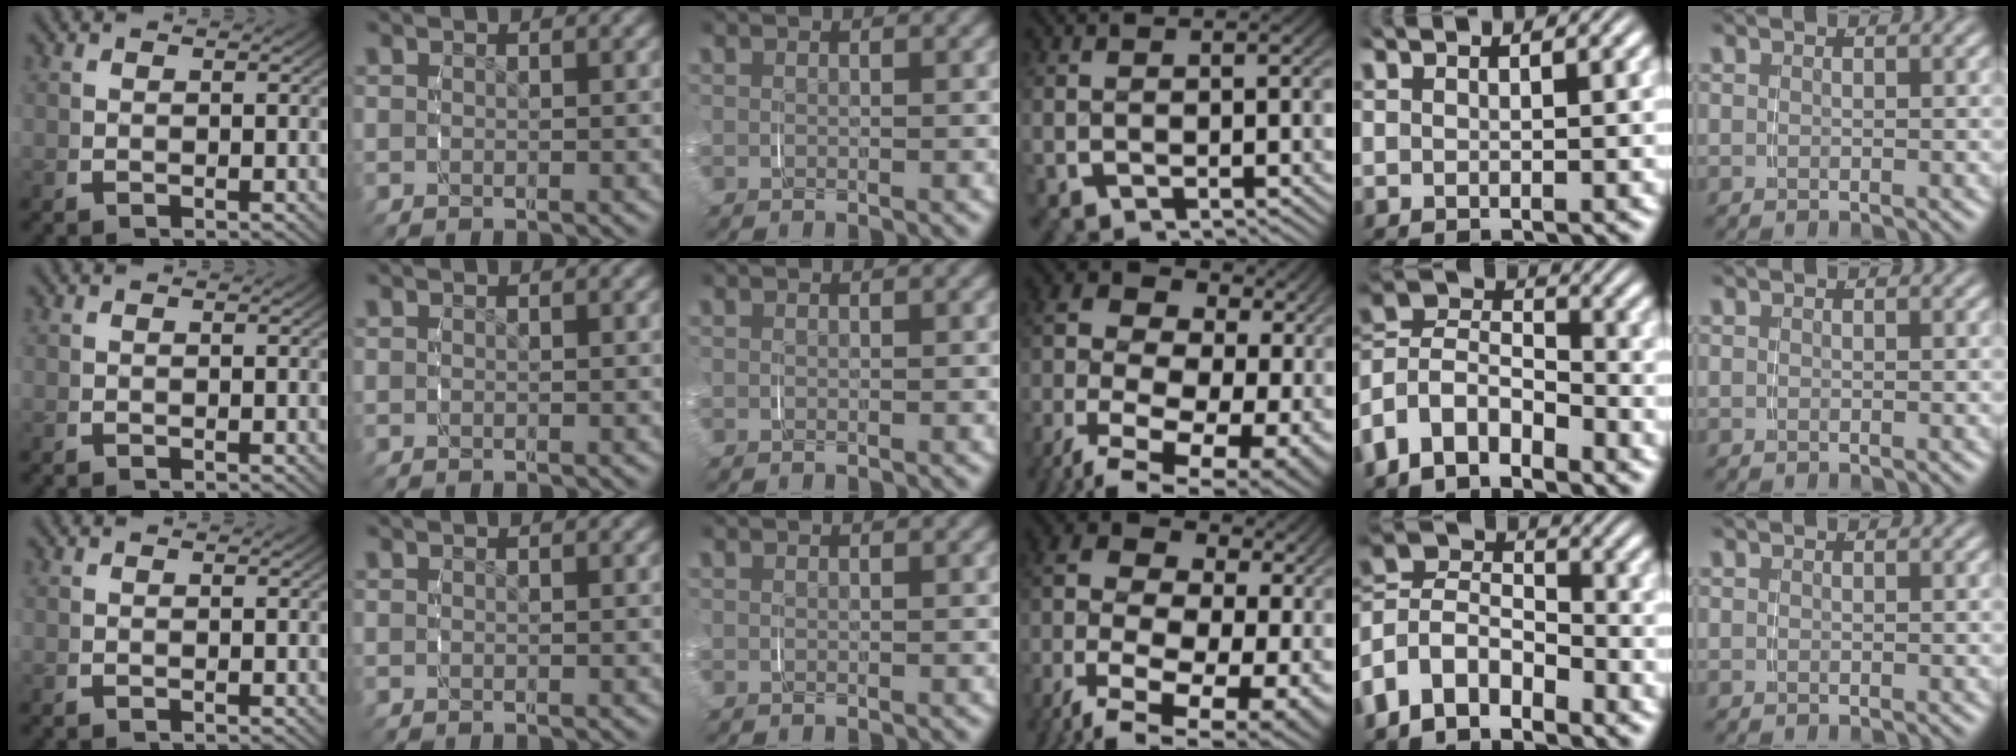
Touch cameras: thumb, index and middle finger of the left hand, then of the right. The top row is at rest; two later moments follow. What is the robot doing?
{"motion": "grasp_and_lifting", "object": "jacket"}